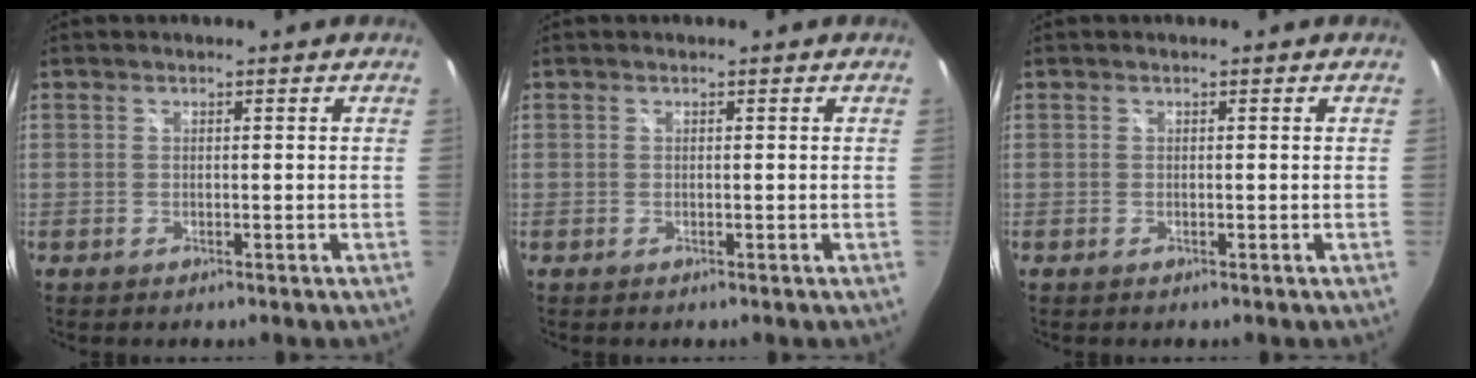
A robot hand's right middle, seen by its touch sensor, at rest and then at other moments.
{"total": 0.0}
{"total": 0.0}